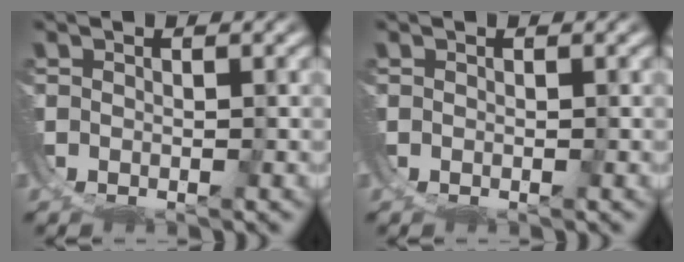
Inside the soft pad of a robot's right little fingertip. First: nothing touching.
{"total": 0.0}